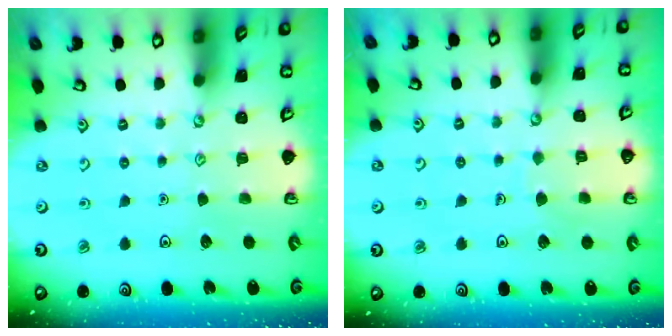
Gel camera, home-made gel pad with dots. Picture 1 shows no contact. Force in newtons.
{"total": 4.3, "press": 4.3, "slide": 0.3}